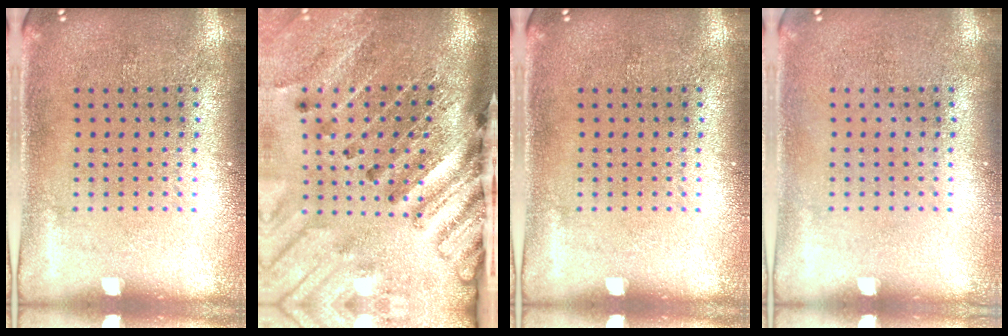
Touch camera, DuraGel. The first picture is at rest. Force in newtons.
{"total": 4.2, "press": 3.2, "slide": 2.8}
{"total": 0.0}
{"total": 0.0}